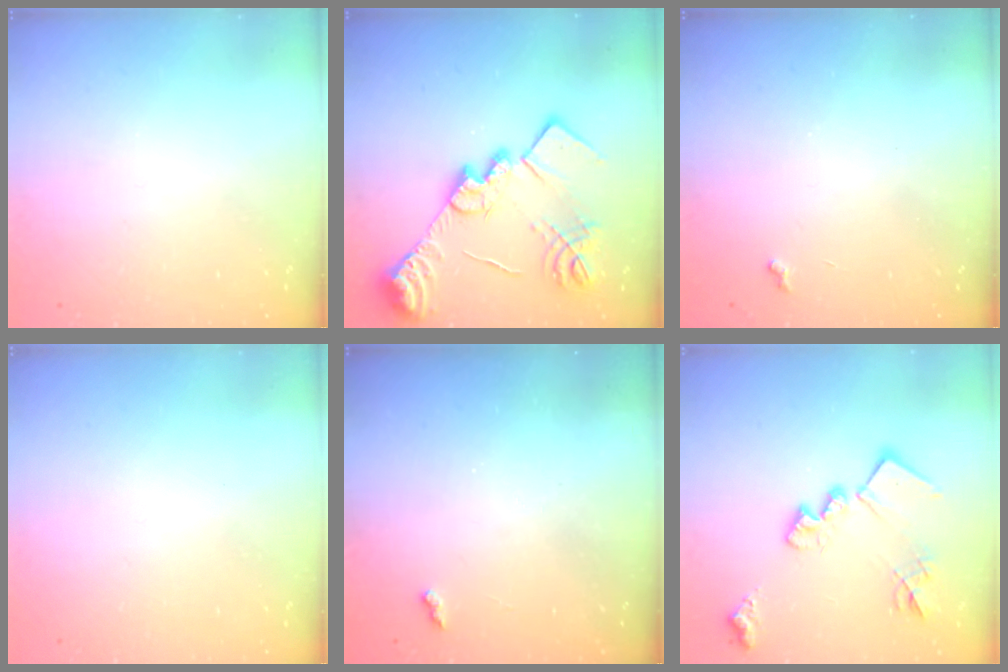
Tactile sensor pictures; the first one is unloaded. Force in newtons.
{"total": 23.7, "press": 23.7, "slide": 1.4}
{"total": 3.5, "press": 3.5, "slide": 0.5}
{"total": 0.0}
{"total": 2.4, "press": 2.4, "slide": 0.4}
{"total": 18.6, "press": 18.6, "slide": 1.1}